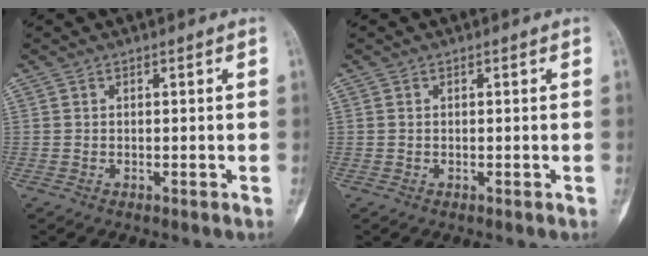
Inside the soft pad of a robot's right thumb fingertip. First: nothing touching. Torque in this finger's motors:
{"motor_torque": [0.14, -0.02, 0.00, -0.12, -0.04]}